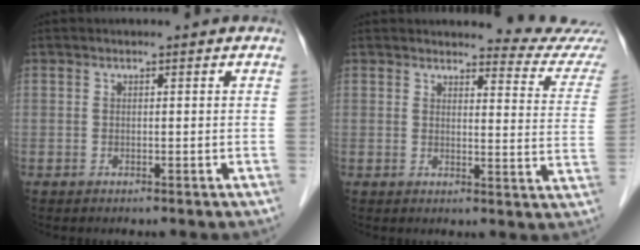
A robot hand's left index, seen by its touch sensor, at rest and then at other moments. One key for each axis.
{"total": 9.4, "fx": 9.4, "fy": -0.5, "fz": 0.3, "tx": 0.001, "ty": -0.079, "tz": 0.088}